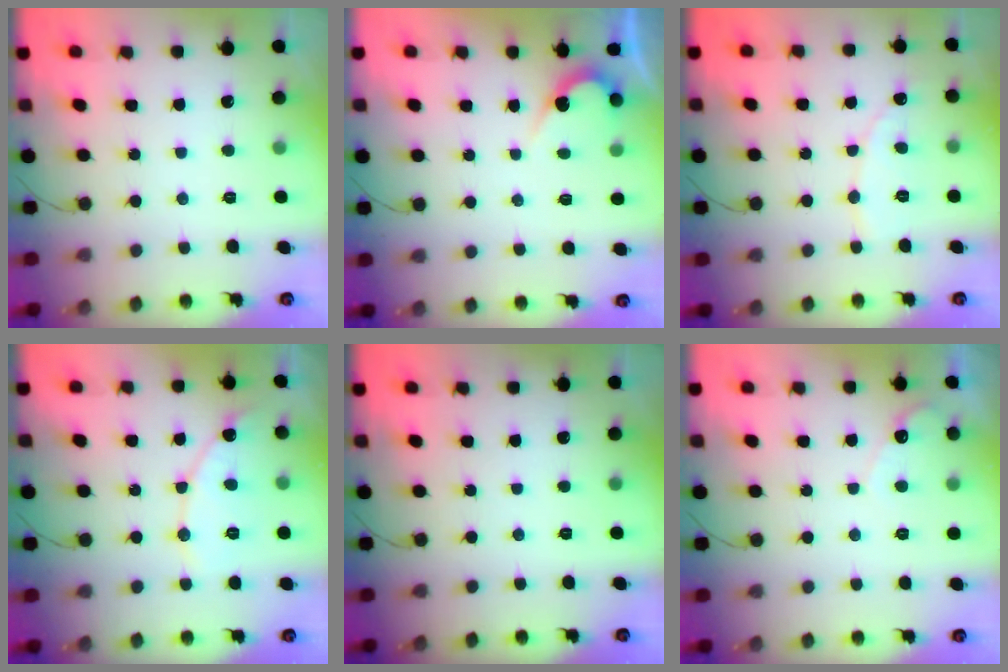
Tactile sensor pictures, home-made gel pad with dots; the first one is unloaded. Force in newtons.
{"total": 3.8, "press": 3.8, "slide": 0.2}
{"total": 6.8, "press": 6.8, "slide": 0.5}
{"total": 9.2, "press": 9.2, "slide": 0.7}
{"total": 0.0}
{"total": 4.0, "press": 4.0, "slide": 0.2}